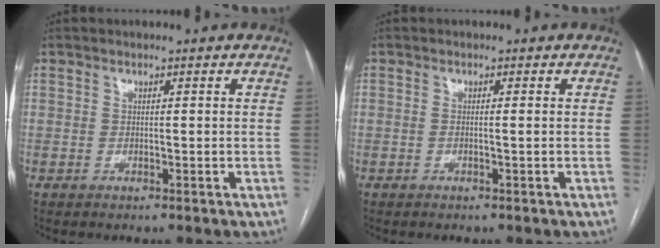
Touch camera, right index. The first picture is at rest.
{"total": 0.7, "force": [-0.1, -0.1, 0.6], "torque": [-0.012, 0.001, -0.002]}